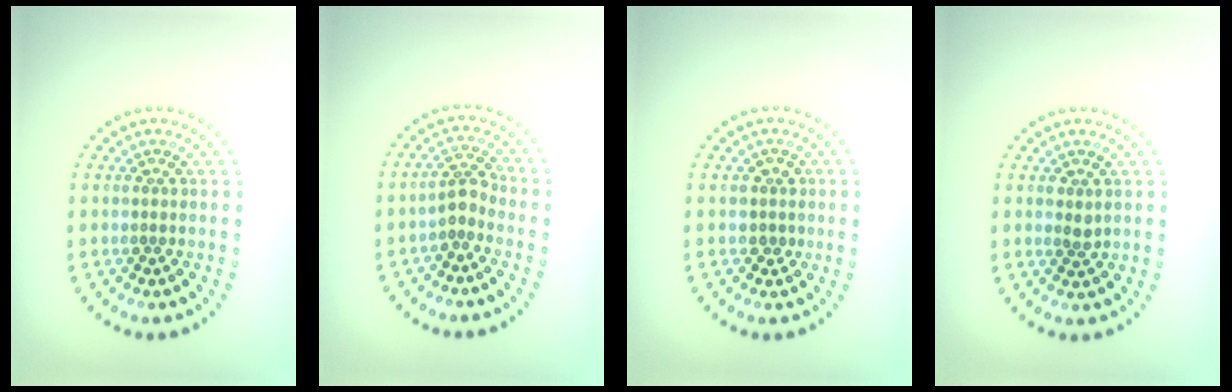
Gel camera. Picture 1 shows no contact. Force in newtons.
{"total": 2.1, "press": 1.6, "slide": 1.3}
{"total": 1.4, "press": 1.2, "slide": 0.7}
{"total": 0.8, "press": 0.8, "slide": 0.2}